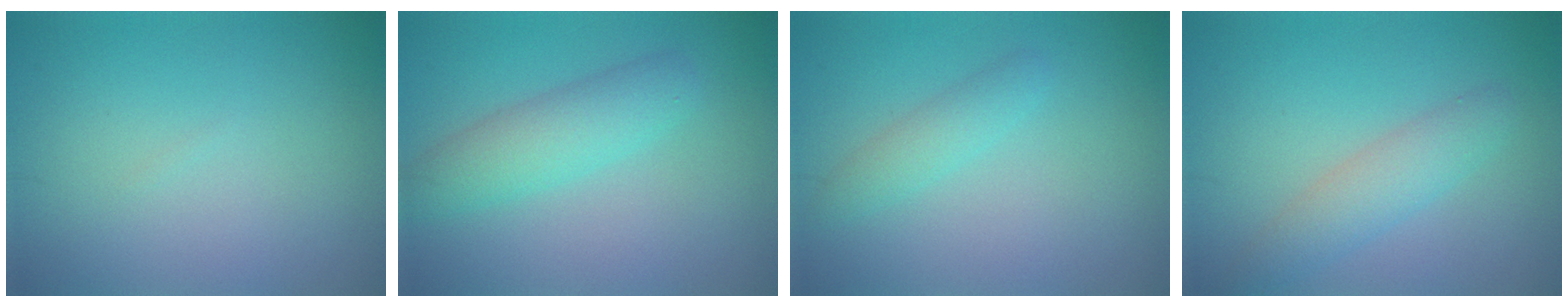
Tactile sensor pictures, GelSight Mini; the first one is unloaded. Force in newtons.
{"total": 3.6, "press": 3.6, "slide": 0.0}
{"total": 1.8, "press": 1.8, "slide": 0.1}
{"total": 3.0, "press": 2.9, "slide": 0.2}